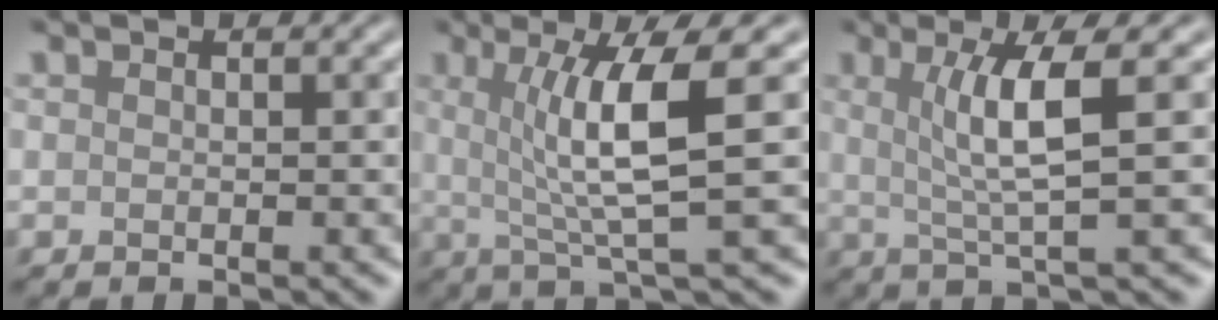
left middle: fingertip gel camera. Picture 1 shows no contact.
{"total": 6.5, "force": [1.1, 1.0, 6.3], "torque": [-0.109, 0.000, 0.021]}
{"total": 4.7, "force": [1.0, 0.7, 4.6], "torque": [-0.082, 0.001, 0.024]}